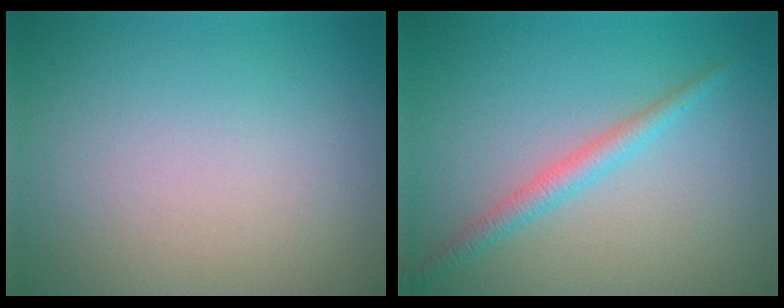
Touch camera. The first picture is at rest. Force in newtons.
{"total": 2.0, "press": 2.0, "slide": 0.1}